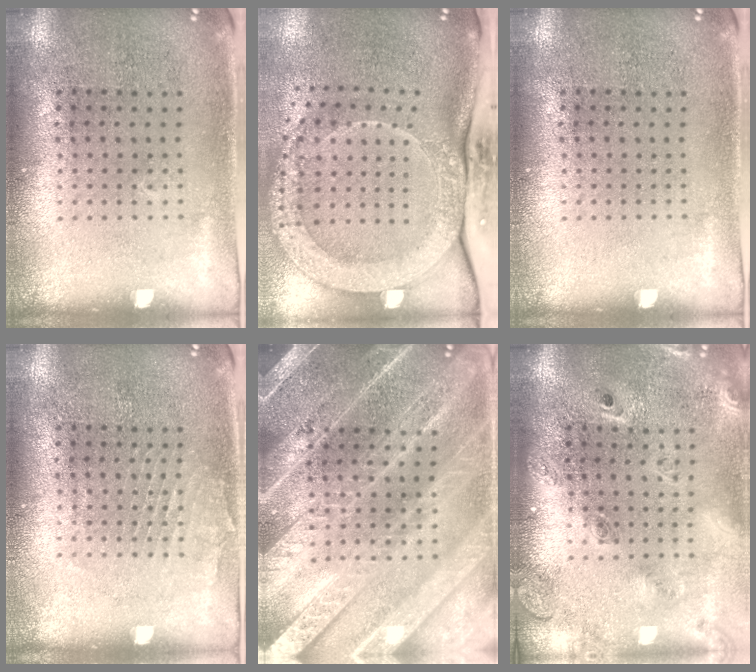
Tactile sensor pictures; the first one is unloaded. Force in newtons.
{"total": 3.3, "press": 2.4, "slide": 2.3}
{"total": 0.0}
{"total": 1.2, "press": 1.1, "slide": 0.1}
{"total": 5.9, "press": 5.8, "slide": 0.8}
{"total": 2.5, "press": 1.8, "slide": 1.6}